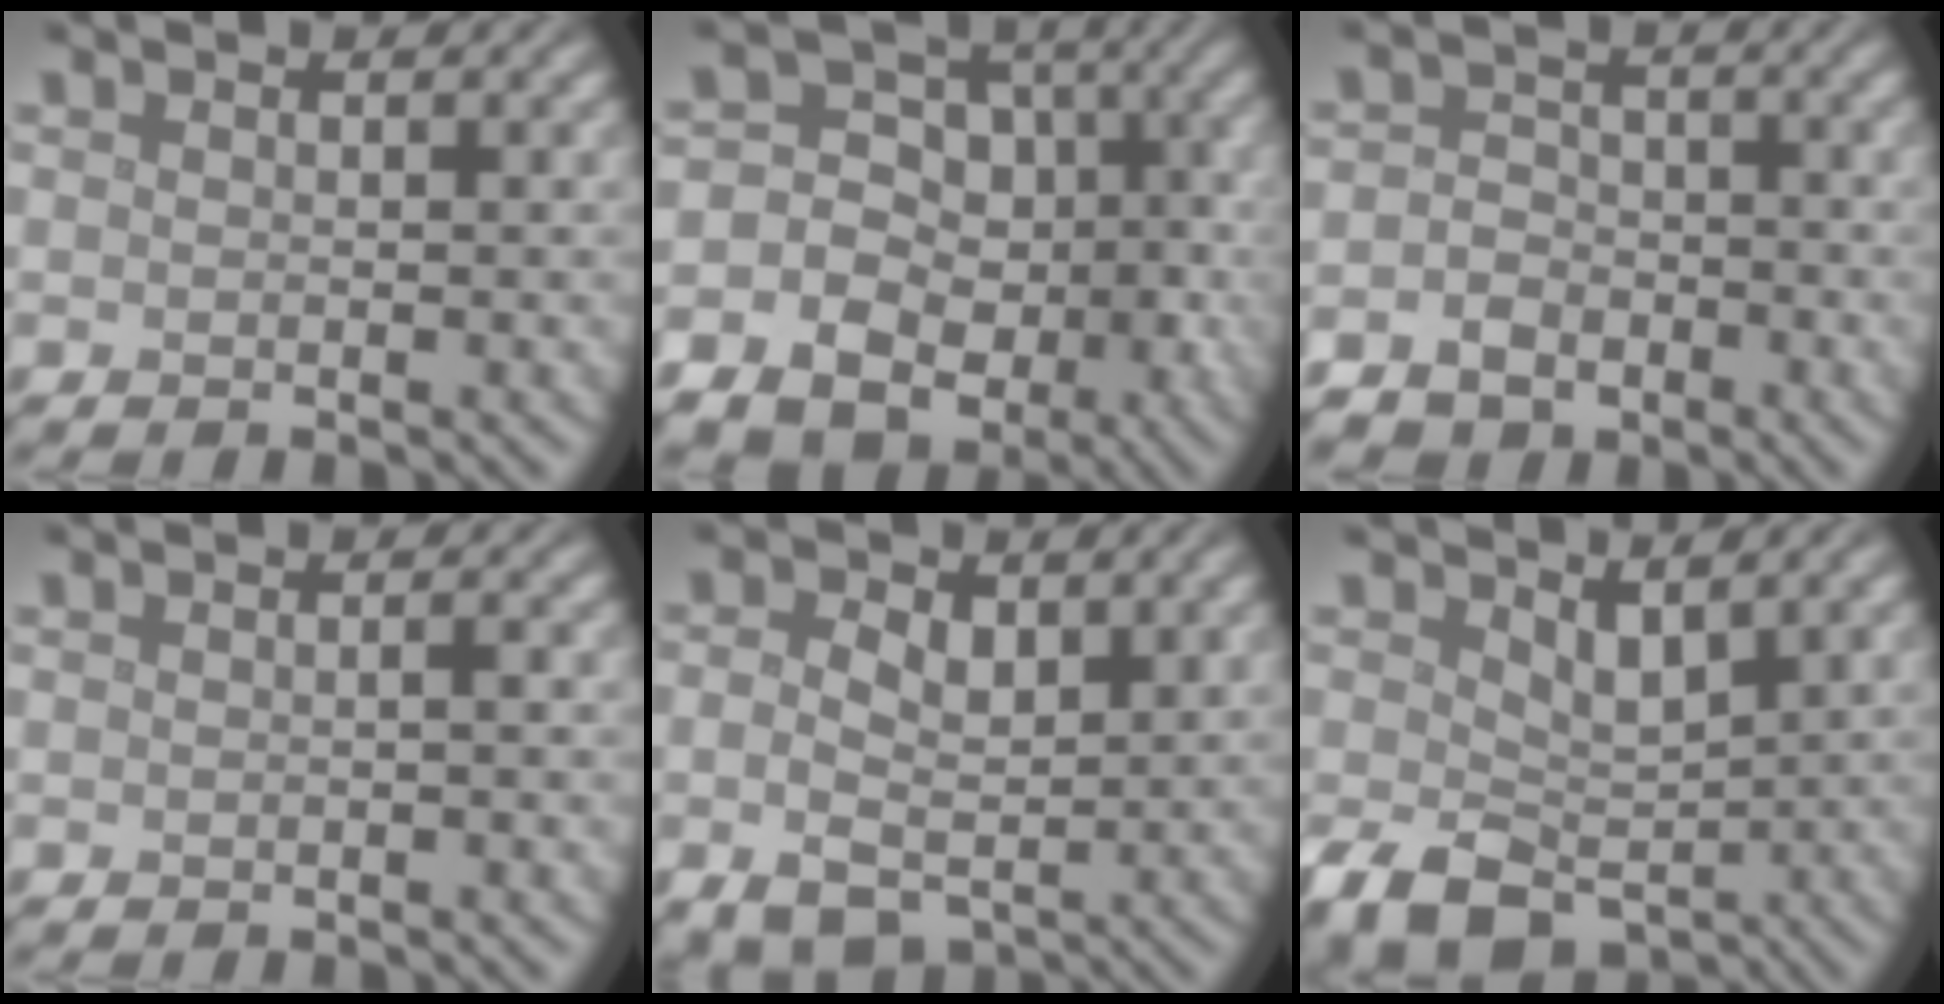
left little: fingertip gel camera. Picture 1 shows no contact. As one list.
[{"total": 15.2, "force": [-6.1, 13.2, 4.4], "torque": [-0.097, -0.012, -0.103]}, {"total": 5.3, "force": [-3.4, 3.9, 1.1], "torque": [0.012, -0.011, -0.056]}, {"total": 0.6, "force": [-0.3, -0.2, 0.4], "torque": [-0.009, -0.001, -0.005]}, {"total": 4.2, "force": [0.2, 3.0, 3.0], "torque": [-0.054, -0.003, 0.002]}, {"total": 5.3, "force": [-1.1, 3.8, 3.5], "torque": [-0.077, -0.017, -0.009]}]